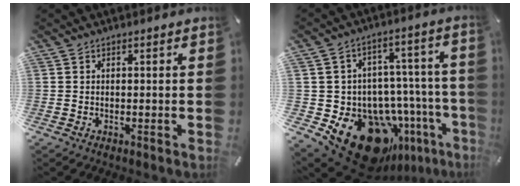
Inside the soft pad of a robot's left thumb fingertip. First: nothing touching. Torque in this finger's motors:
{"motor_torque": [1.14, 3.87, 0.95, 0.08, 0.22]}